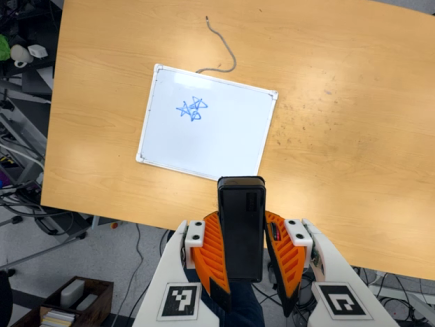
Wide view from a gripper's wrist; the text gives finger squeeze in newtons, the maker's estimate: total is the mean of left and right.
{"total": 9.9, "left": 8.0, "right": 11.8}